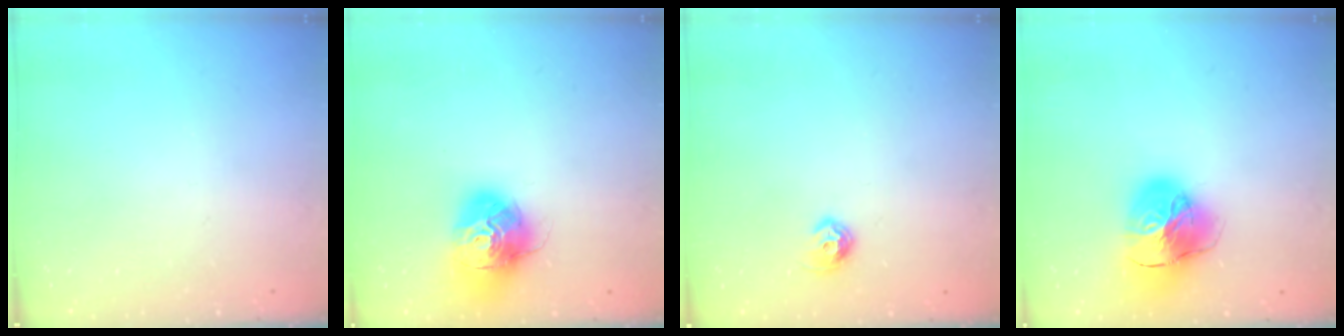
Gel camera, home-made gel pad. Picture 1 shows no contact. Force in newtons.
{"total": 17.2, "press": 17.1, "slide": 2.0}
{"total": 6.9, "press": 6.8, "slide": 1.0}
{"total": 17.8, "press": 17.7, "slide": 2.1}